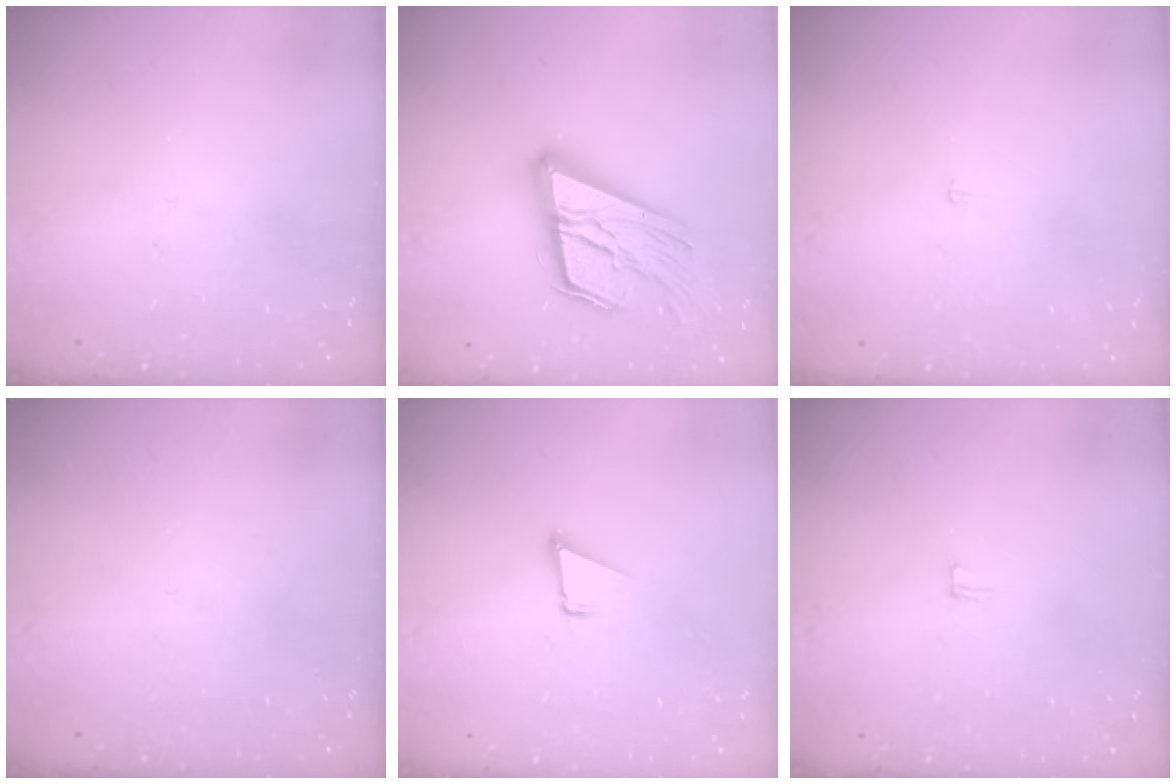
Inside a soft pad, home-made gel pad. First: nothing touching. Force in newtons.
{"total": 20.9, "press": 20.8, "slide": 2.2}
{"total": 2.2, "press": 2.2, "slide": 0.1}
{"total": 0.0}
{"total": 1.6, "press": 1.5, "slide": 0.1}
{"total": 2.0, "press": 2.0, "slide": 0.2}